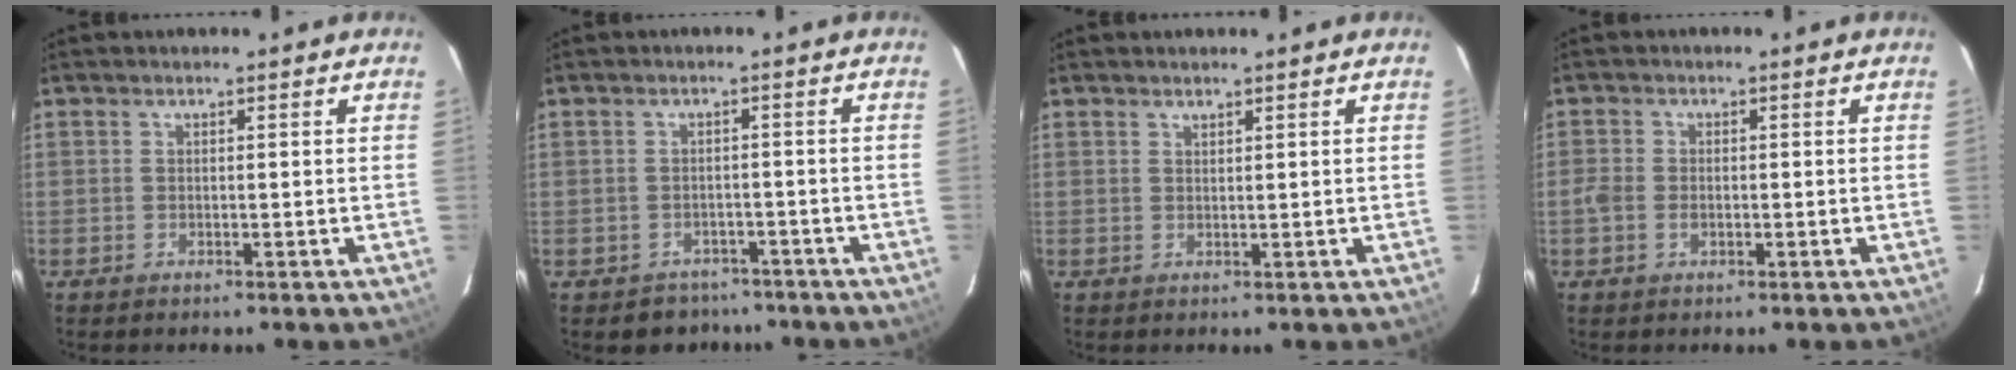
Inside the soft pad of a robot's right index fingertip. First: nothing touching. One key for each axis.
{"total": 5.4, "fx": -3.8, "fy": 3.8, "fz": 0.2, "tx": -0.010, "ty": 0.030, "tz": -0.048}
{"total": 0.9, "fx": 0.8, "fy": 0.2, "fz": 0.2, "tx": -0.004, "ty": 0.002, "tz": 0.015}
{"total": 2.8, "fx": -0.9, "fy": 1.9, "fz": 1.8, "tx": -0.041, "ty": 0.002, "tz": -0.017}